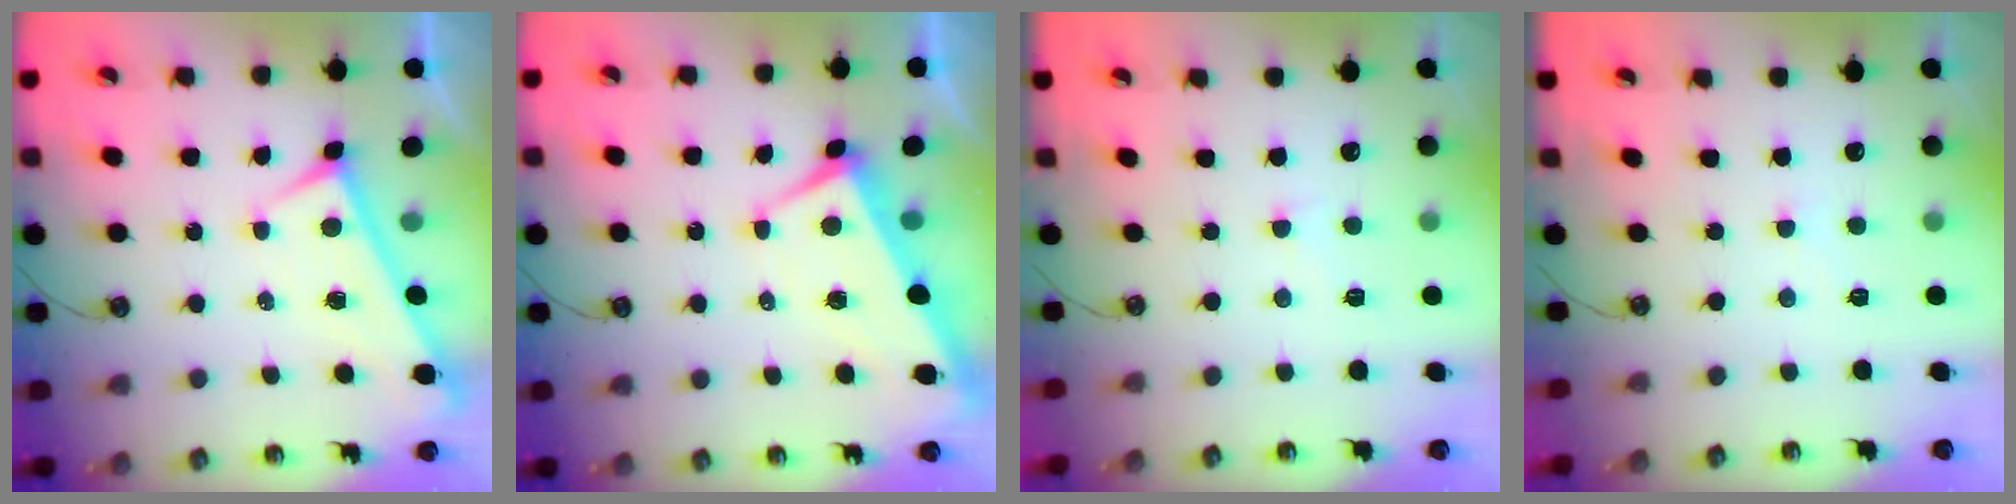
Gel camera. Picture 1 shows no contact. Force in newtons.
{"total": 1.4, "press": 1.0, "slide": 1.0}
{"total": 1.5, "press": 1.4, "slide": 0.6}
{"total": 3.4, "press": 3.4, "slide": 0.3}